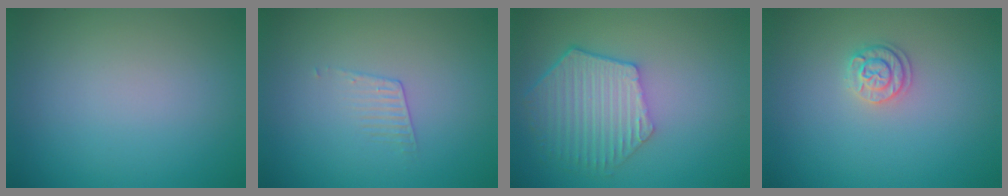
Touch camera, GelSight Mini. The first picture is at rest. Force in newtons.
{"total": 1.1, "press": 0.2, "slide": 1.1}
{"total": 5.9, "press": 4.8, "slide": 3.5}
{"total": 1.7, "press": 1.7, "slide": 0.5}